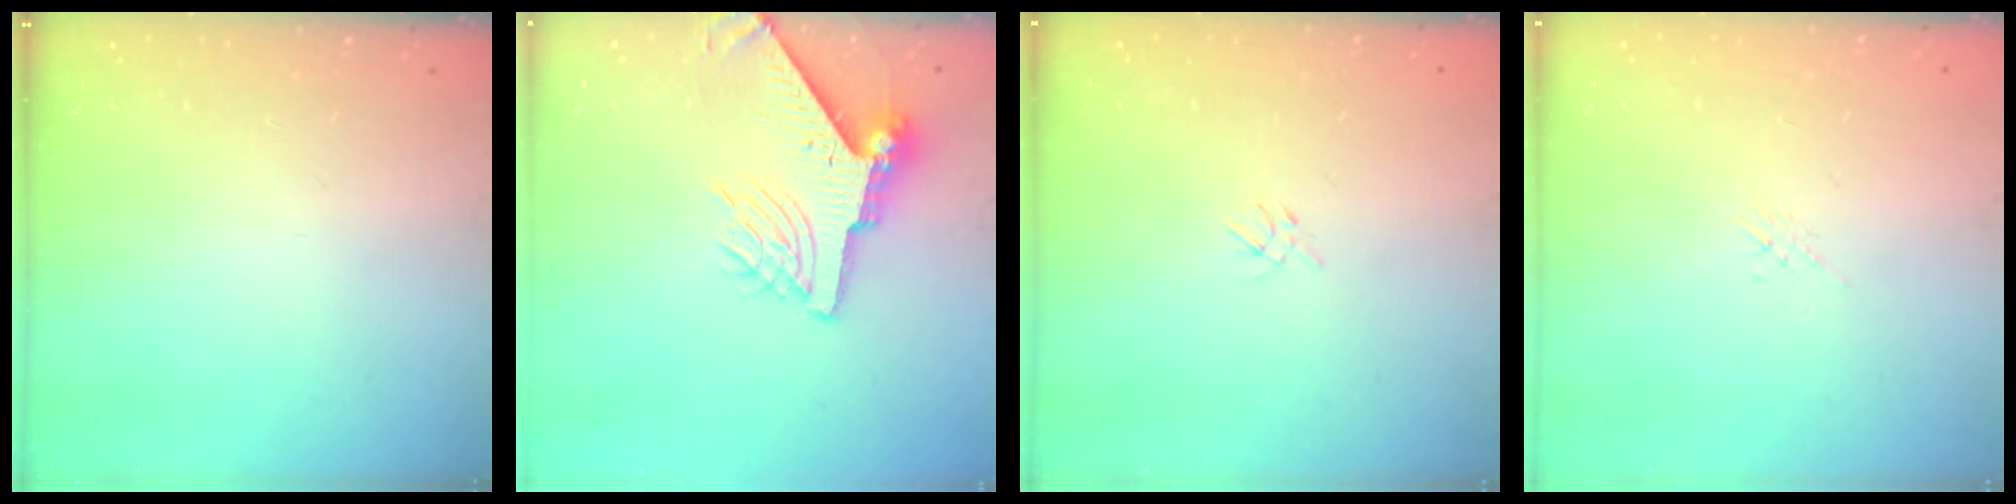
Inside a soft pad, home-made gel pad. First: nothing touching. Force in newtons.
{"total": 8.7, "press": 8.7, "slide": 1.2}
{"total": 2.2, "press": 2.2, "slide": 0.5}
{"total": 1.7, "press": 1.6, "slide": 0.4}